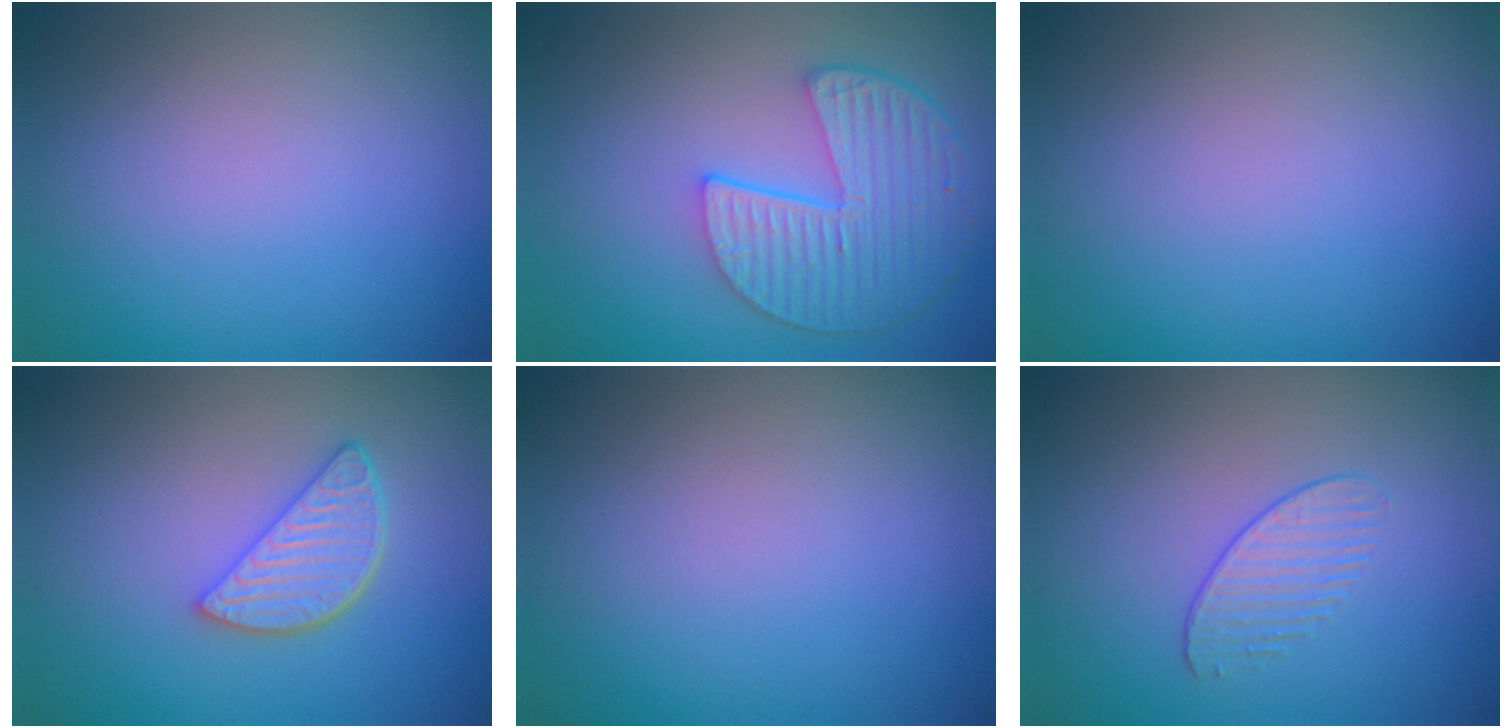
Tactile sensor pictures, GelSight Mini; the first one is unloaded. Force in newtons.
{"total": 6.2, "press": 4.8, "slide": 3.9}
{"total": 0.0}
{"total": 3.7, "press": 3.0, "slide": 2.1}
{"total": 0.0}
{"total": 1.3, "press": 0.7, "slide": 1.1}